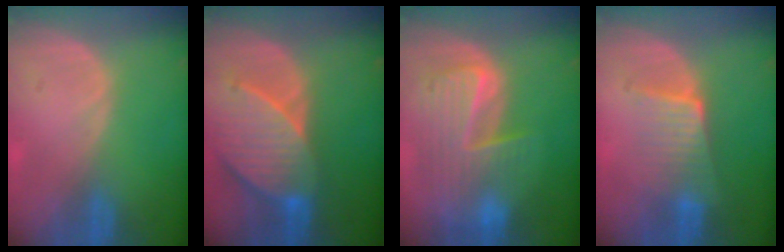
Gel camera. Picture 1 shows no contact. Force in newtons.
{"total": 9.3, "press": 8.6, "slide": 3.6}
{"total": 9.9, "press": 8.5, "slide": 5.1}
{"total": 6.4, "press": 5.6, "slide": 3.1}